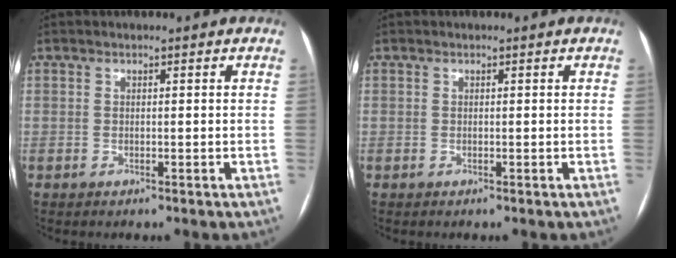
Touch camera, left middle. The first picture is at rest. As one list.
[{"total": 0.0}]